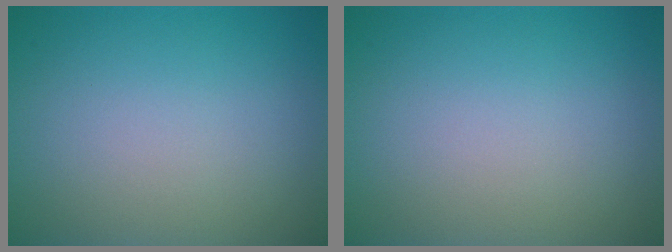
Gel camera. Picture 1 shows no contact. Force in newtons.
{"total": 0.0}